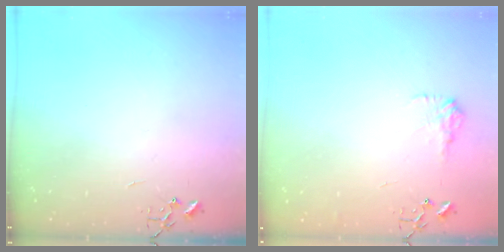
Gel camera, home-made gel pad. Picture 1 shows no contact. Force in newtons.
{"total": 8.9, "press": 8.9, "slide": 0.3}